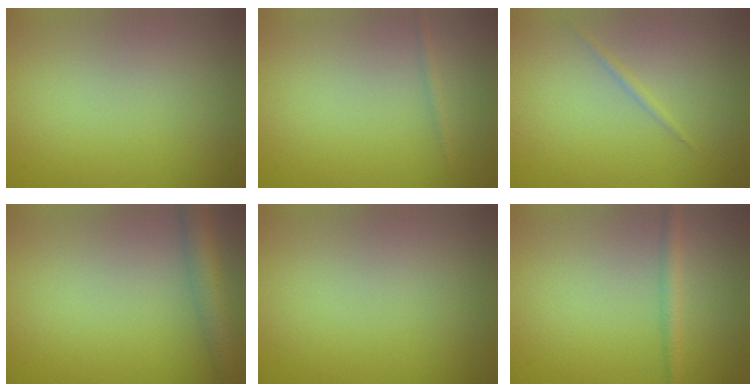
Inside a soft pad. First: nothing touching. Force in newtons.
{"total": 0.6, "press": 0.6, "slide": 0.0}
{"total": 0.7, "press": 0.7, "slide": 0.0}
{"total": 3.5, "press": 3.5, "slide": 0.2}
{"total": 0.0}
{"total": 1.6, "press": 1.6, "slide": 0.1}